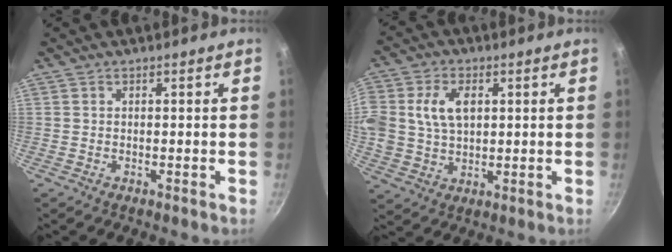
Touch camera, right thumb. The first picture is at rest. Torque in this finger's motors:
{"motor_torque": [0.35, 0.36, 0.65, 0.59, 0.12]}